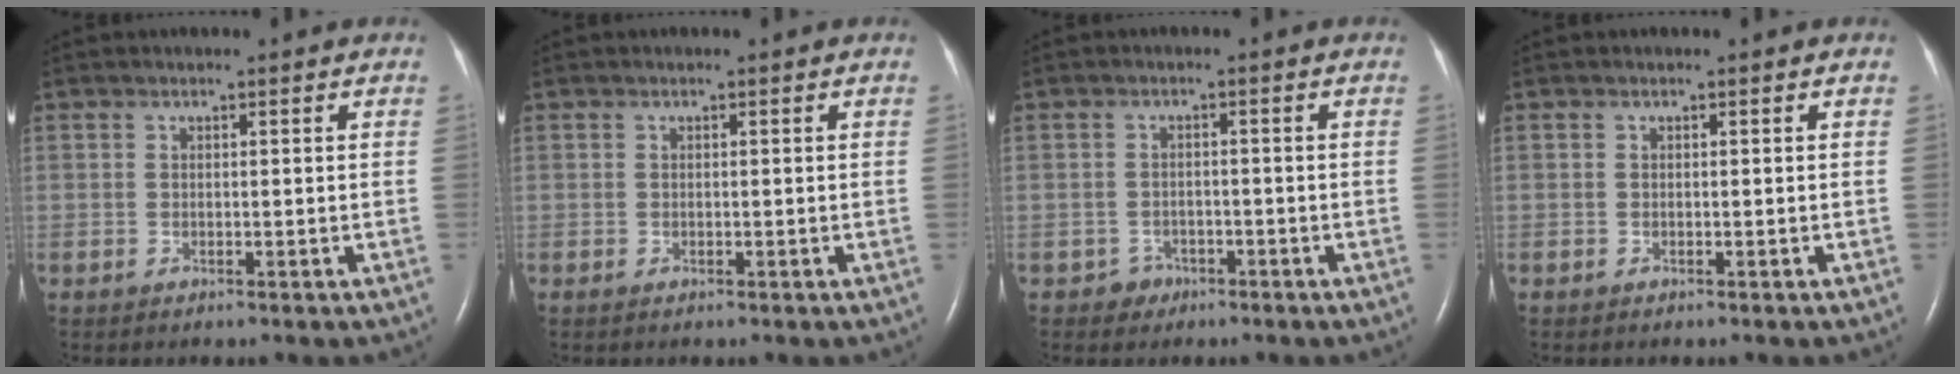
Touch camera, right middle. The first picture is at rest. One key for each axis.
{"total": 0.0}
{"total": 2.2, "fx": -1.4, "fy": 1.7, "fz": -0.1, "tx": 0.001, "ty": 0.009, "tz": -0.023}
{"total": 0.0}